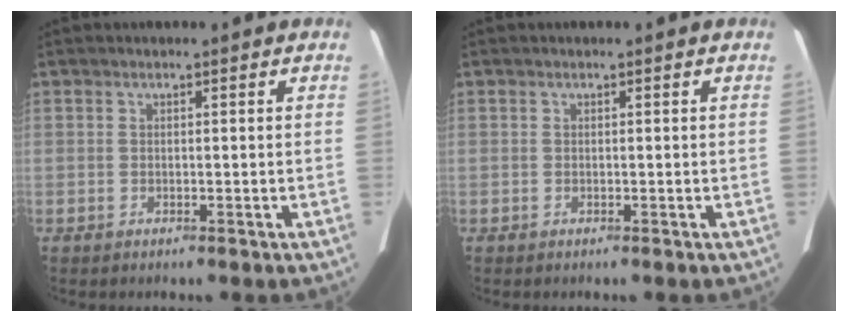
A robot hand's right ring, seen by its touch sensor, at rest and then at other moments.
{"total": 0.0}